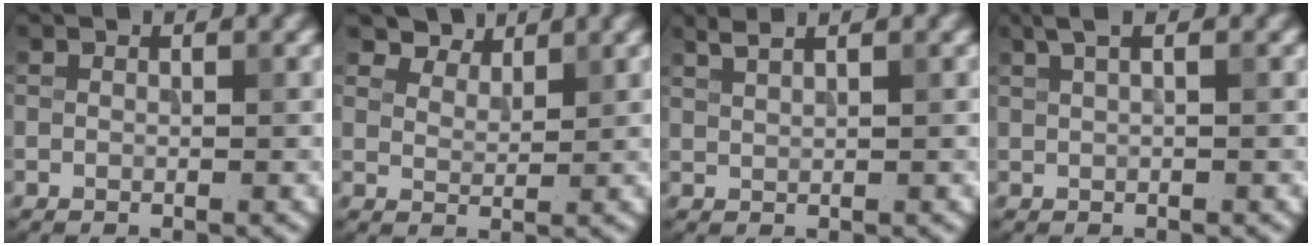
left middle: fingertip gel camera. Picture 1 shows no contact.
{"total": 4.2, "force": [3.8, 1.5, 1.0], "torque": [-0.031, -0.019, 0.079]}
{"total": 2.2, "force": [1.6, 0.7, 1.2], "torque": [-0.010, 0.003, 0.018]}
{"total": 2.1, "force": [1.2, 0.7, 1.6], "torque": [-0.018, 0.001, 0.013]}